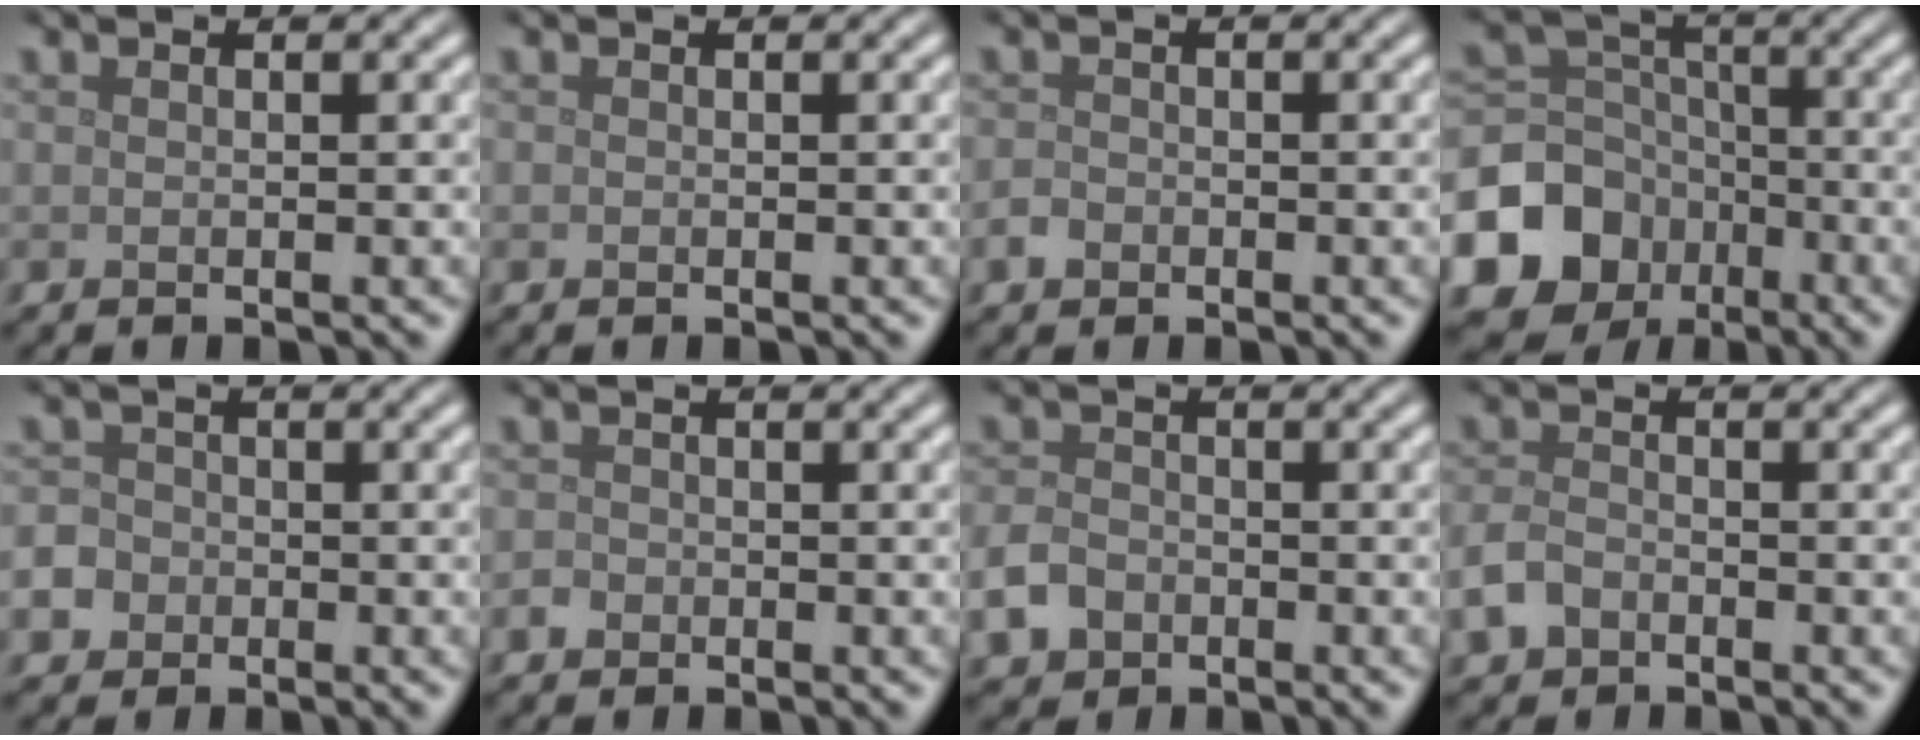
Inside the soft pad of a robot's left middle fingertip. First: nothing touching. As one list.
[{"total": 0.0}, {"total": 1.2, "force": [-0.7, 0.9, 0.4], "torque": [-0.005, 0.001, -0.017]}, {"total": 10.3, "force": [-4.6, 8.6, 3.2], "torque": [-0.093, -0.013, -0.101]}, {"total": 5.3, "force": [-2.4, 4.5, 1.4], "torque": [-0.026, -0.011, -0.061]}, {"total": 1.0, "force": [-0.5, 0.9, 0.2], "torque": [0.000, 0.000, -0.013]}, {"total": 3.1, "force": [-1.6, 2.3, 1.3], "torque": [-0.031, -0.003, -0.036]}, {"total": 2.5, "force": [-1.5, 1.6, 1.2], "torque": [-0.026, 0.000, -0.036]}]